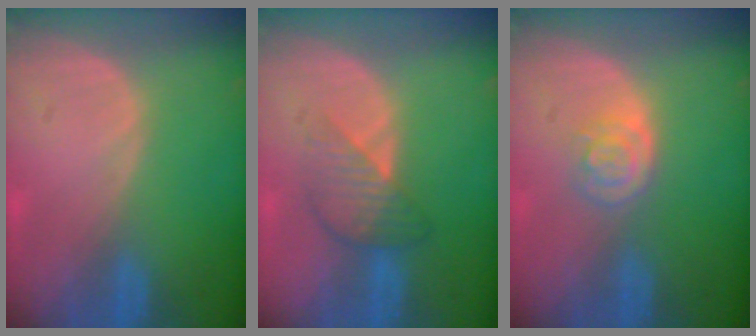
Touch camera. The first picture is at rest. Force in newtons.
{"total": 4.3, "press": 4.3, "slide": 0.2}
{"total": 3.3, "press": 3.3, "slide": 0.1}